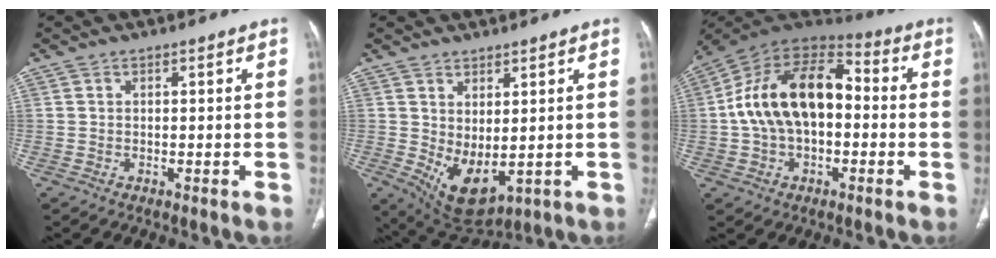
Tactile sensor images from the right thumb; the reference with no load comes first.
{"total": 8.4, "force": [-0.3, 4.3, 7.2], "torque": [-0.114, -0.015, 0.023]}
{"total": 19.4, "force": [0.0, 11.9, 15.4], "torque": [-0.258, 0.044, -0.006]}